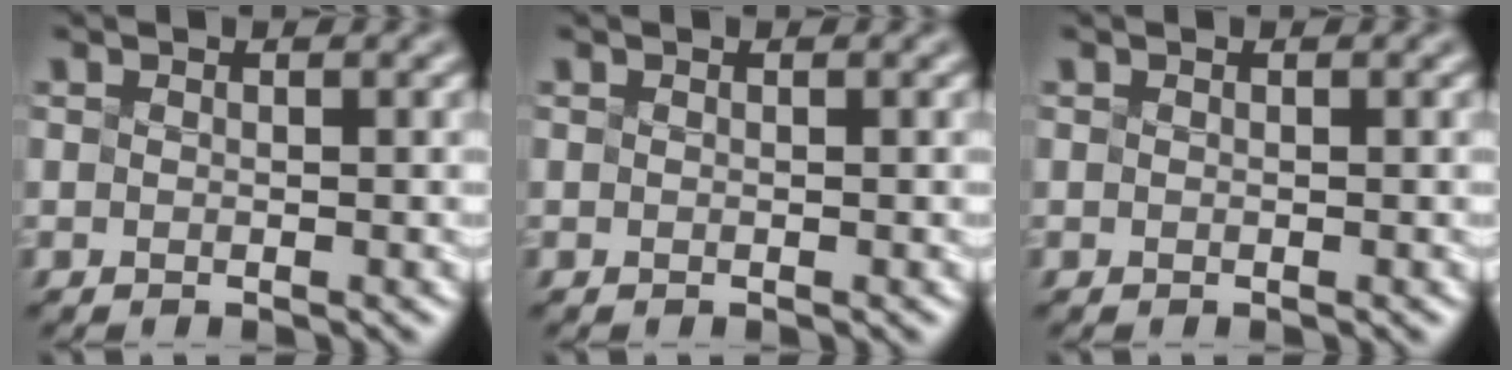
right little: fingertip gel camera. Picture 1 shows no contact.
{"total": 0.0}
{"total": 0.0}